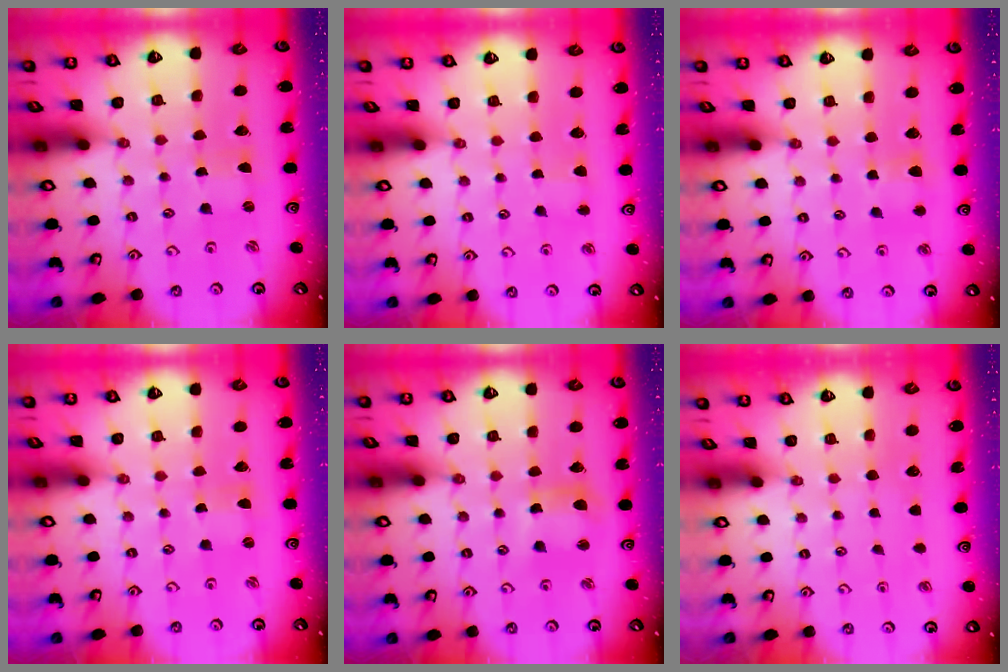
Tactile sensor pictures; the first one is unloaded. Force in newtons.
{"total": 2.2, "press": 2.2, "slide": 0.2}
{"total": 3.4, "press": 3.3, "slide": 0.5}
{"total": 0.0}
{"total": 5.7, "press": 5.6, "slide": 0.8}
{"total": 0.0}